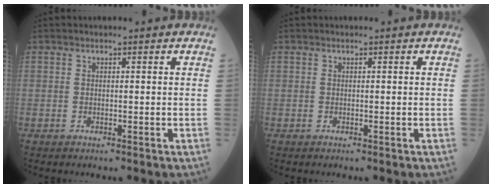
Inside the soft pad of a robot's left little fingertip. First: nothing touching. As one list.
[{"total": 0.0}]